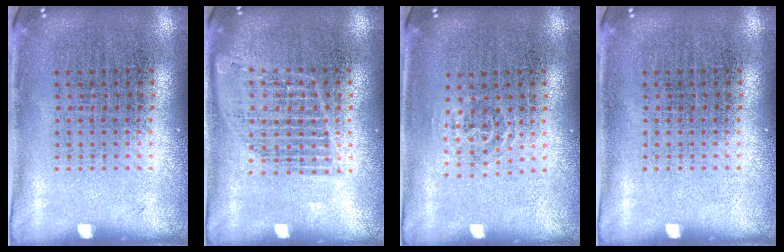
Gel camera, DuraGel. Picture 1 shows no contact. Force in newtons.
{"total": 1.3, "press": 1.2, "slide": 0.5}
{"total": 0.8, "press": 0.5, "slide": 0.7}
{"total": 0.0}